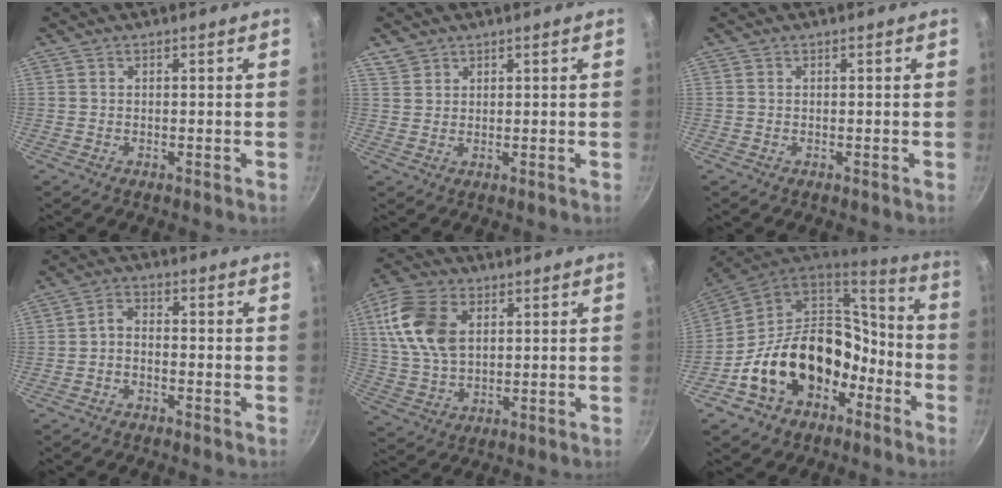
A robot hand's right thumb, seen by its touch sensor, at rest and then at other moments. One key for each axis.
{"total": 2.9, "fx": 2.0, "fy": 2.0, "fz": 0.5, "tx": 0.002, "ty": 0.002, "tz": 0.039}
{"total": 0.0}
{"total": 3.0, "fx": -1.7, "fy": 1.7, "fz": 1.8, "tx": -0.036, "ty": 0.023, "tz": -0.036}
{"total": 13.8, "fx": 3.9, "fy": 8.8, "fz": 9.8, "tx": -0.179, "ty": -0.003, "tz": 0.073}
{"total": 21.8, "fx": -6.5, "fy": 15.9, "fz": 13.5, "tx": -0.206, "ty": 0.077, "tz": -0.097}